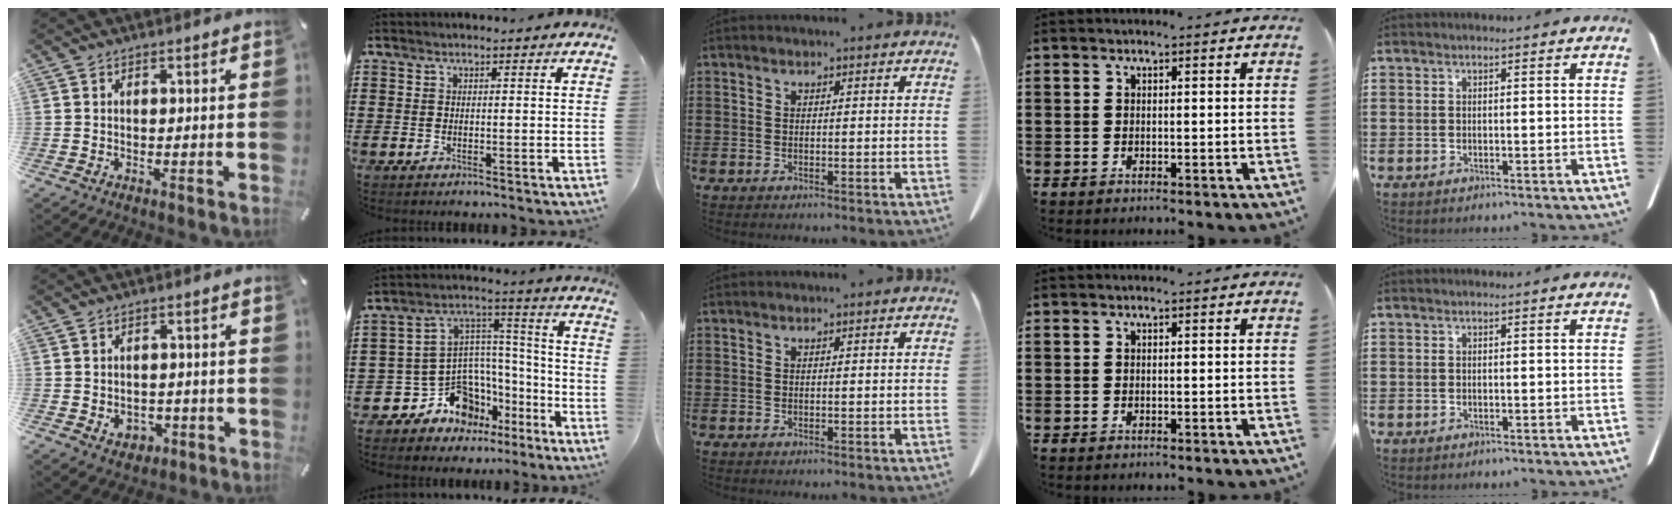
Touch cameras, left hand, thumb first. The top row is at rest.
{"thumb": {"total": 4.1, "force": [-1.1, 3.5, 1.9], "torque": [-0.024, -0.003, -0.022]}, "index": {"total": 9.7, "force": [-6.3, 7.1, 2.0], "torque": [-0.068, 0.000, -0.112]}}